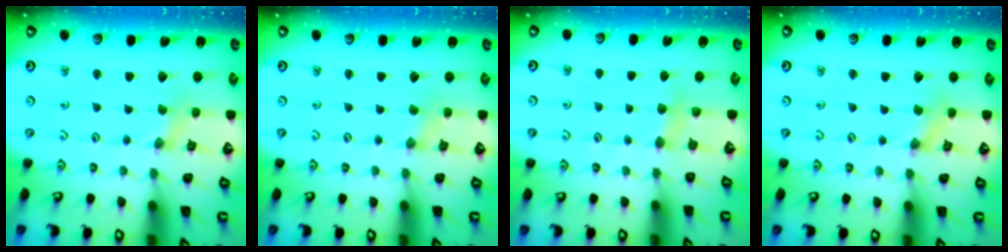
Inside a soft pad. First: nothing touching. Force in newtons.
{"total": 0.0}
{"total": 4.3, "press": 4.2, "slide": 0.6}
{"total": 0.0}